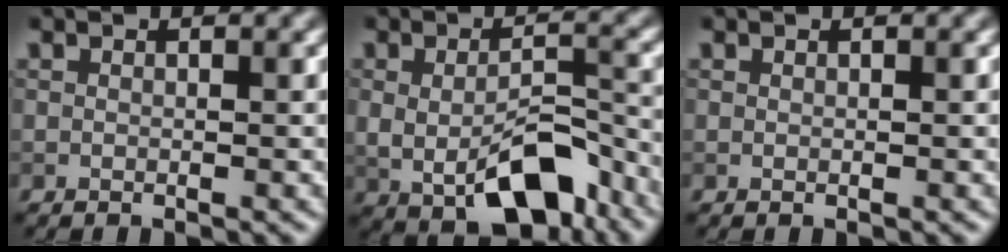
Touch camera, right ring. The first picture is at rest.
{"total": 7.6, "force": [-2.4, 3.6, 6.2], "torque": [-0.110, -0.009, -0.031]}
{"total": 0.0}